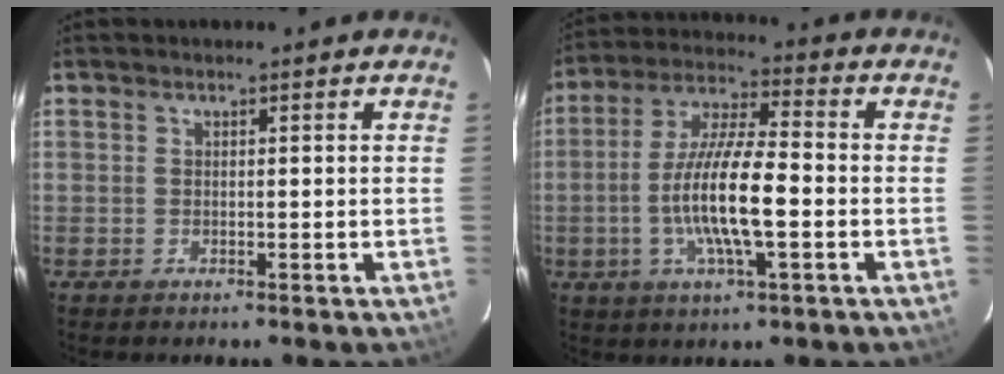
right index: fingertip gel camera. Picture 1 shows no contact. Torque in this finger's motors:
{"motor_torque": [1.16, -0.76, 1.05, 0.21]}